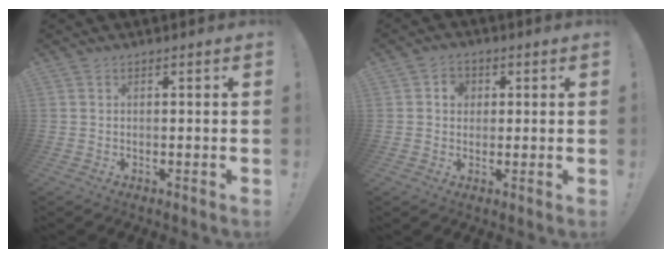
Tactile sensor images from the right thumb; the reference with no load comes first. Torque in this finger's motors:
{"motor_torque": [0.41, 0.61, -0.04, -0.29, 0.00]}